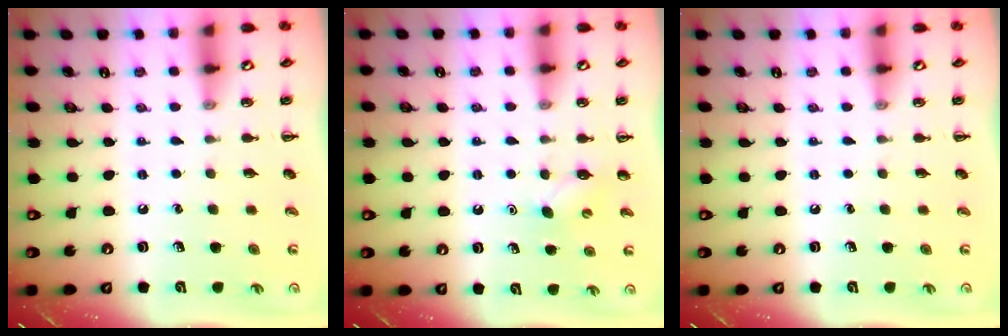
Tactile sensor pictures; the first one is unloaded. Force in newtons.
{"total": 3.0, "press": 2.9, "slide": 0.7}
{"total": 0.0}